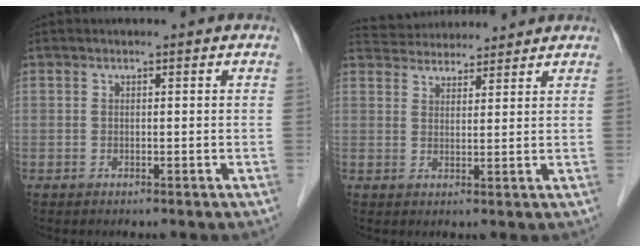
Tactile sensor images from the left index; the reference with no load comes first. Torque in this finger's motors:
{"motor_torque": [0.26, -0.76, -0.01, -0.03]}